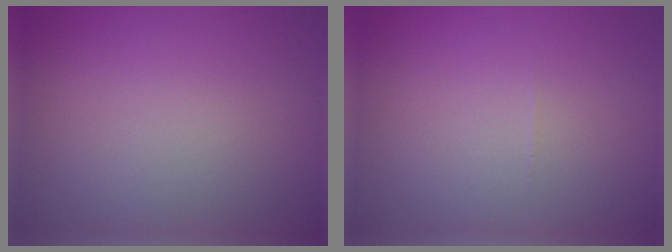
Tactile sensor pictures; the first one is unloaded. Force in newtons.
{"total": 0.0}